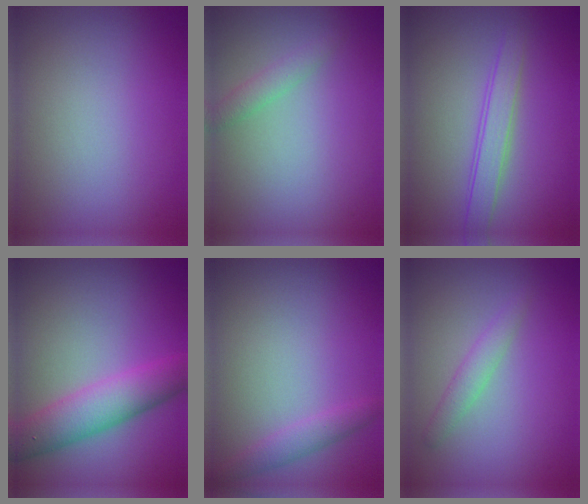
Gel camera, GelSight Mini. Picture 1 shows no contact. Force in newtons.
{"total": 1.5, "press": 1.5, "slide": 0.0}
{"total": 2.5, "press": 2.5, "slide": 0.0}
{"total": 5.3, "press": 5.3, "slide": 0.1}
{"total": 1.6, "press": 1.6, "slide": 0.1}
{"total": 1.6, "press": 1.6, "slide": 0.0}